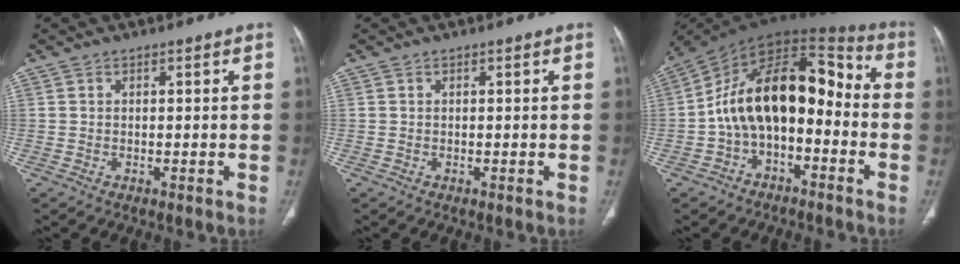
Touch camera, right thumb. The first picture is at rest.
{"total": 0.0}
{"total": 18.0, "force": [-3.0, 10.7, 14.1], "torque": [-0.206, 0.083, -0.059]}